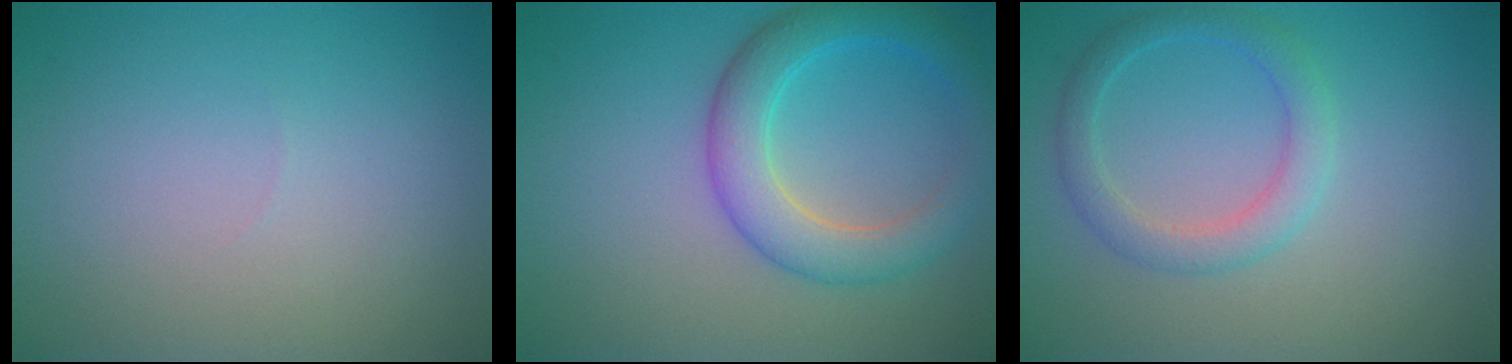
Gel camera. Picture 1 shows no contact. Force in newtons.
{"total": 5.1, "press": 5.1, "slide": 0.3}
{"total": 2.7, "press": 2.7, "slide": 0.1}